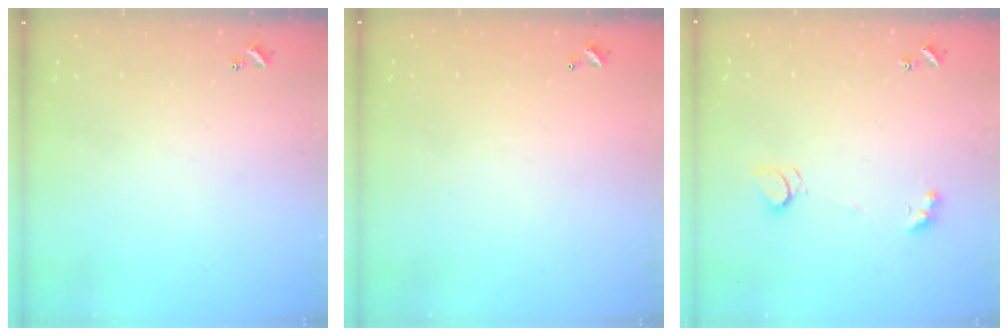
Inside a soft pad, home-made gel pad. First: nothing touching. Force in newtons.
{"total": 2.8, "press": 2.8, "slide": 0.1}
{"total": 2.2, "press": 2.2, "slide": 0.4}